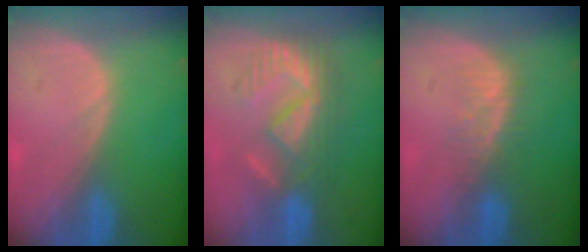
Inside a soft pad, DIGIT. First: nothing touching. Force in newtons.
{"total": 8.9, "press": 7.9, "slide": 4.1}
{"total": 4.1, "press": 3.7, "slide": 1.8}